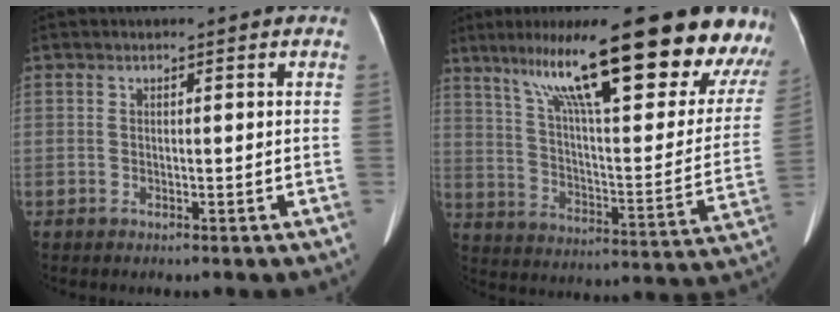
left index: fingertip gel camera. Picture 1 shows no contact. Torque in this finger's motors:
{"motor_torque": [0.68, -0.80, 0.65, 0.21]}